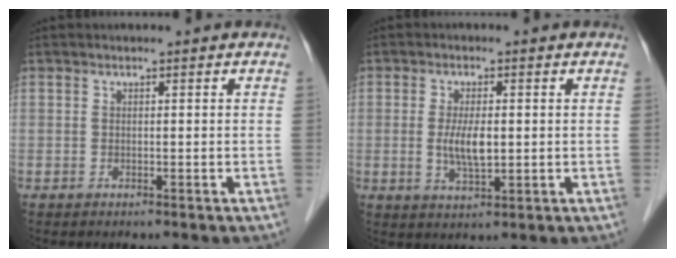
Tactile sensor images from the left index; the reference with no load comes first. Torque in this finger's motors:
{"motor_torque": [1.32, 0.82, 0.36, 0.05]}